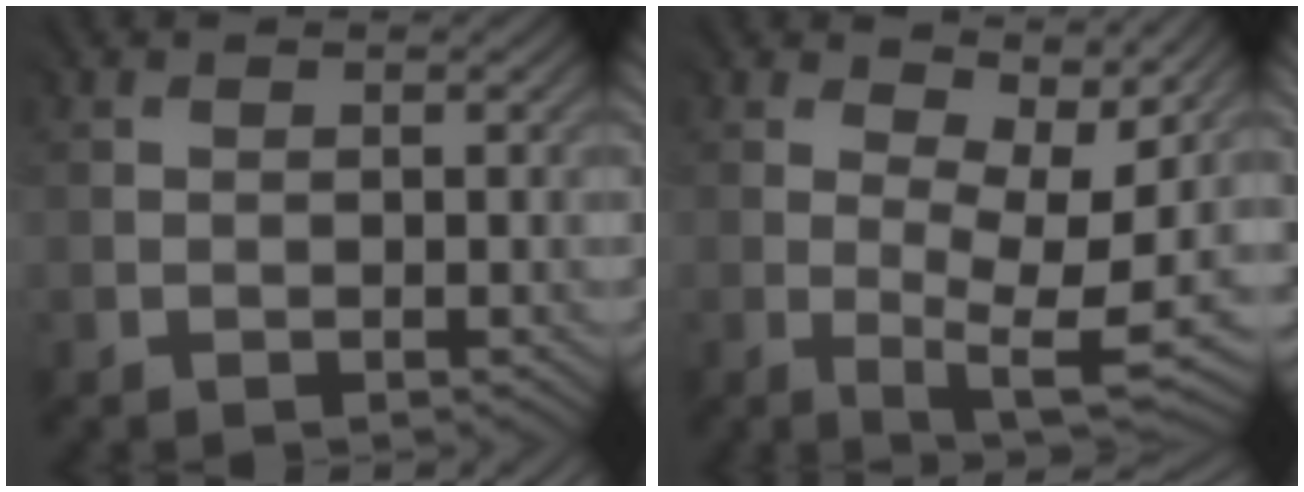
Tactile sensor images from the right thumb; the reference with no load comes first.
{"total": 8.3, "force": [2.5, 3.1, 7.3], "torque": [-0.124, -0.011, 0.049]}